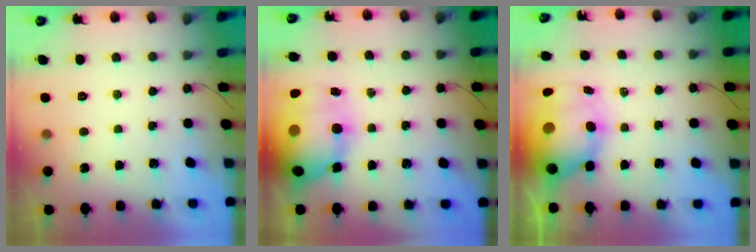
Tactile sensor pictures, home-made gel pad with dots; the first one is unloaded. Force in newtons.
{"total": 22.3, "press": 21.8, "slide": 5.0}
{"total": 12.4, "press": 12.0, "slide": 3.2}